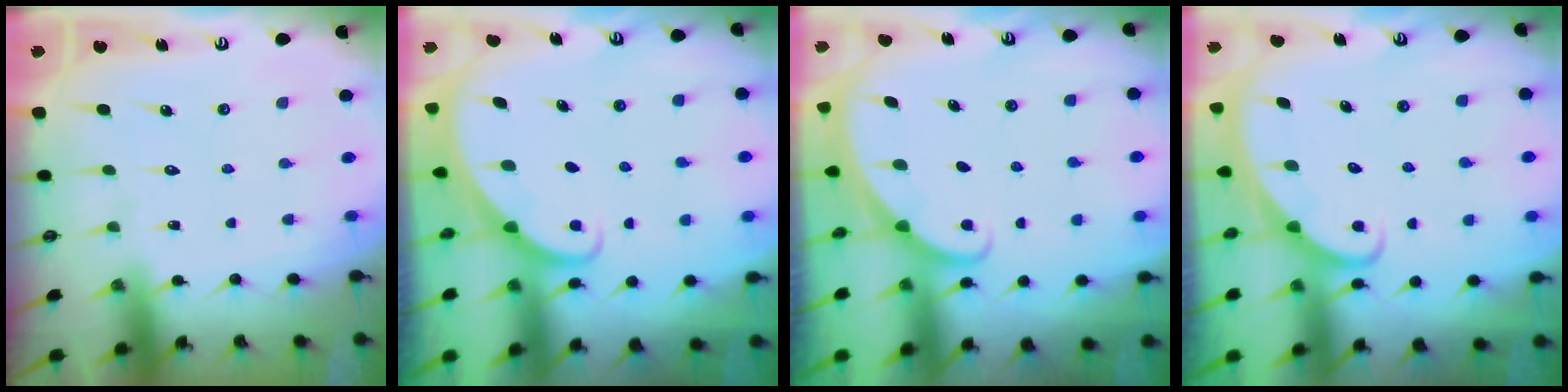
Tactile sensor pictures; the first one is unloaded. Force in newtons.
{"total": 1.8, "press": 1.8, "slide": 0.0}
{"total": 1.2, "press": 1.2, "slide": 0.0}
{"total": 2.5, "press": 2.4, "slide": 0.2}